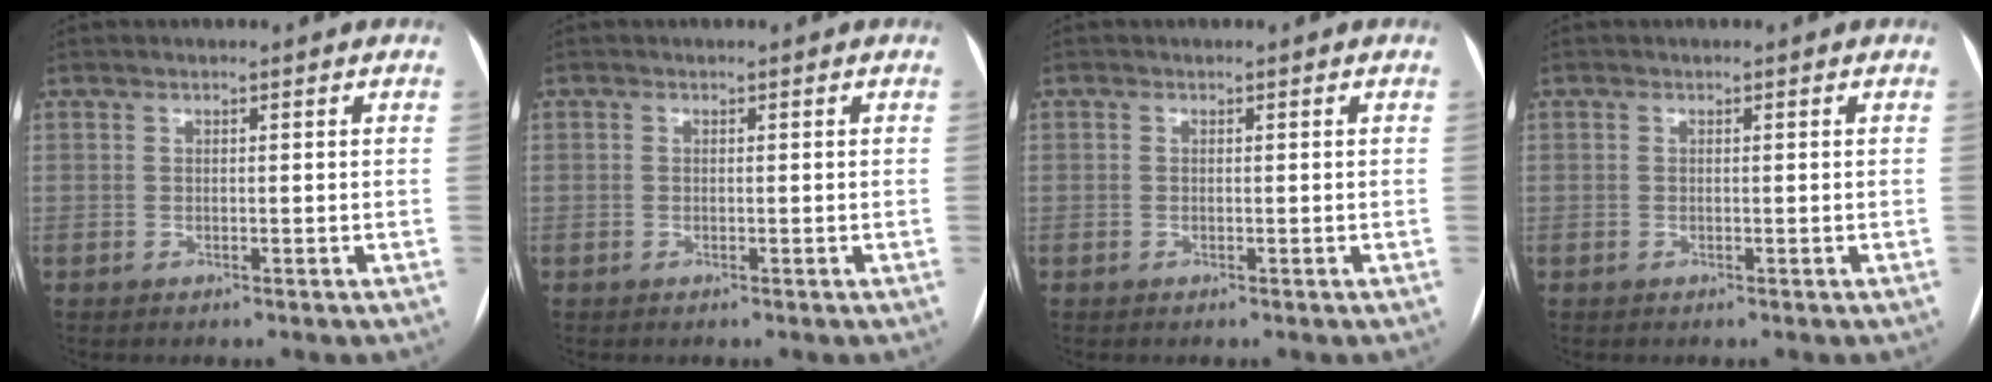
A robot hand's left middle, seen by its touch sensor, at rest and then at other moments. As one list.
[{"total": 0.0}, {"total": 0.0}, {"total": 0.0}]